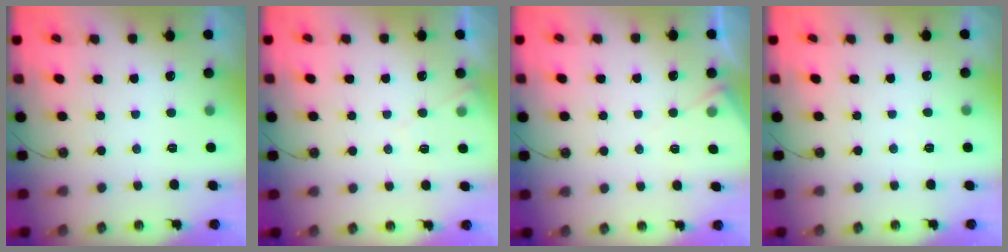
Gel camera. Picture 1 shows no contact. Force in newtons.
{"total": 5.4, "press": 5.3, "slide": 0.8}
{"total": 5.0, "press": 4.9, "slide": 0.7}
{"total": 3.2, "press": 3.2, "slide": 0.5}